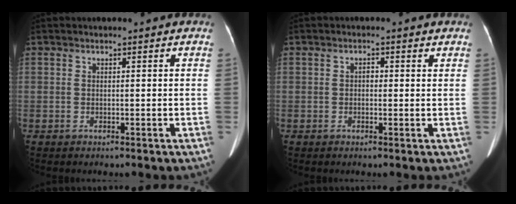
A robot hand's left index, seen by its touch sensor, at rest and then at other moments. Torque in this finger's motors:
{"motor_torque": [-0.05, -0.04, 0.01, -0.01]}